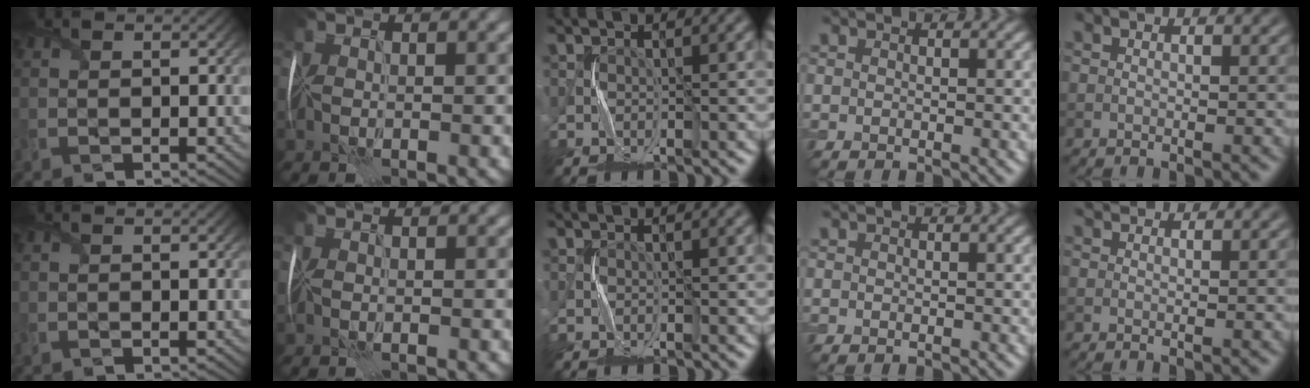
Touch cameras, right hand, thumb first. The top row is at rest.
{"little": {"total": 2.3, "force": [2.2, 0.3, 0.7], "torque": [-0.016, 0.003, 0.027]}}